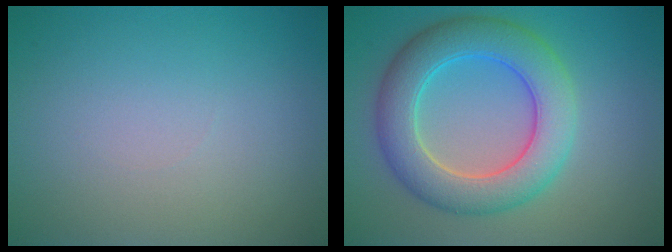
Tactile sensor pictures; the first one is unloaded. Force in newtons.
{"total": 7.3, "press": 7.3, "slide": 0.2}